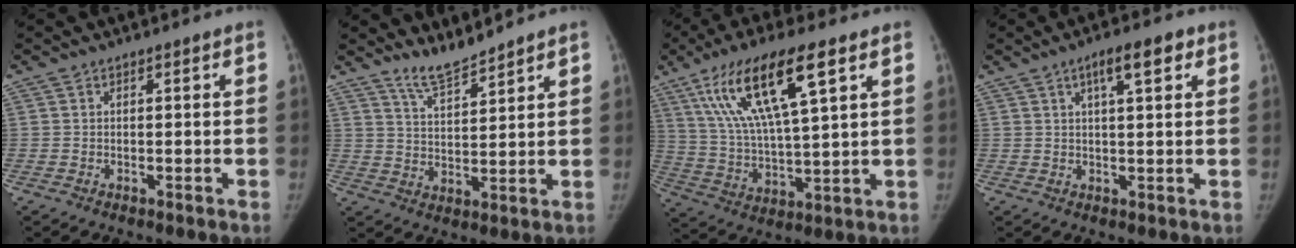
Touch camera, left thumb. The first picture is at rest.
{"total": 5.5, "force": [5.2, 0.2, 1.6], "torque": [-0.027, -0.044, 0.106]}
{"total": 18.1, "force": [8.8, 4.3, 15.2], "torque": [-0.292, -0.018, 0.166]}
{"total": 6.0, "force": [2.9, 1.7, 5.0], "torque": [-0.072, 0.000, 0.043]}